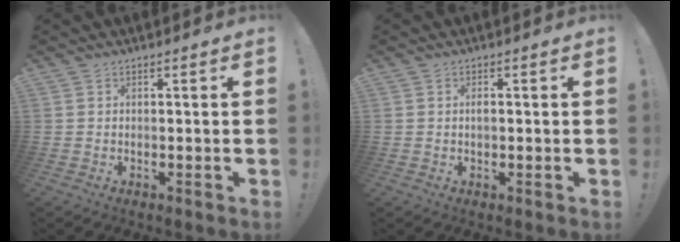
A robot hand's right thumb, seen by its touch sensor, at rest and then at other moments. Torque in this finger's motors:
{"motor_torque": [0.04, -0.06, 0.10, -0.14, -0.01]}